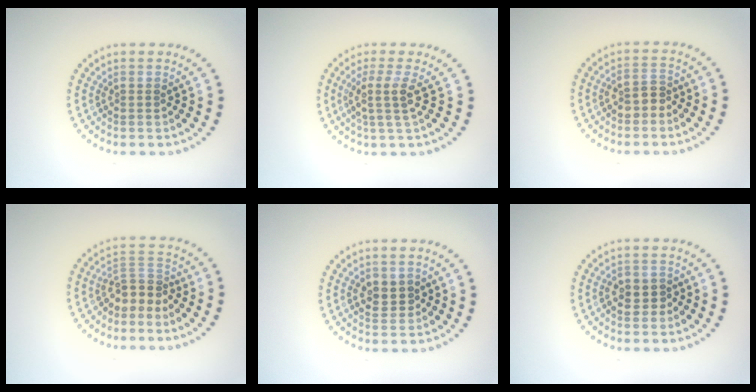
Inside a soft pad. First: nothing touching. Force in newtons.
{"total": 2.4, "press": 1.8, "slide": 1.5}
{"total": 2.1, "press": 2.0, "slide": 0.8}
{"total": 2.4, "press": 1.8, "slide": 1.6}
{"total": 2.4, "press": 2.3, "slide": 0.4}
{"total": 2.3, "press": 2.1, "slide": 0.8}